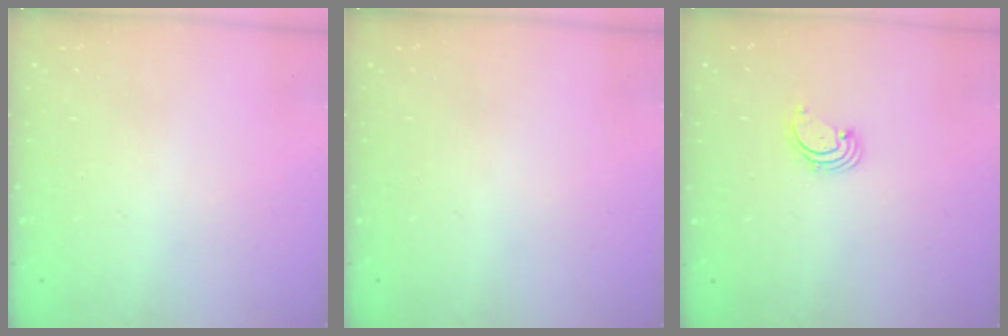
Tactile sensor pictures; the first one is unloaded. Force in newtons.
{"total": 0.0}
{"total": 1.7, "press": 1.7, "slide": 0.2}